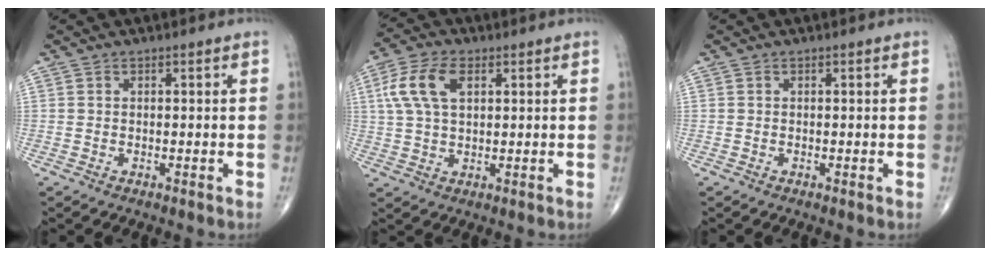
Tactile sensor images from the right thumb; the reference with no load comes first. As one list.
[{"total": 9.1, "force": [2.8, 5.0, 7.1], "torque": [-0.151, 0.011, 0.052]}, {"total": 0.0}]